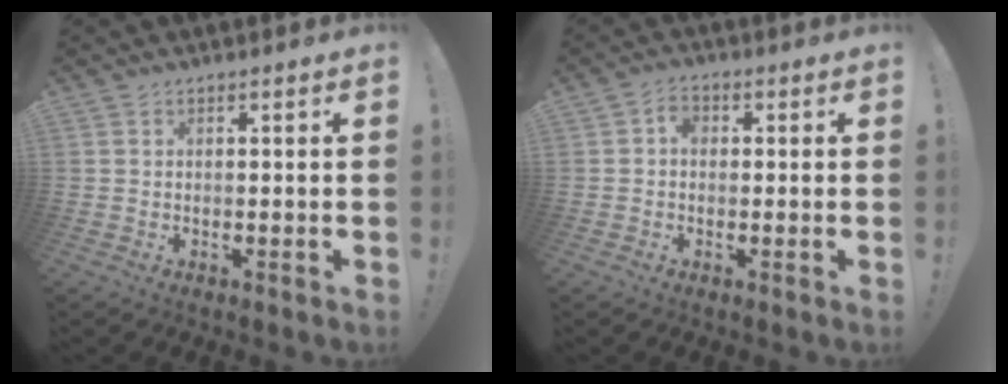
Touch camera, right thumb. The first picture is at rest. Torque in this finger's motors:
{"motor_torque": [0.39, 0.58, 0.29, -0.22, -0.02]}